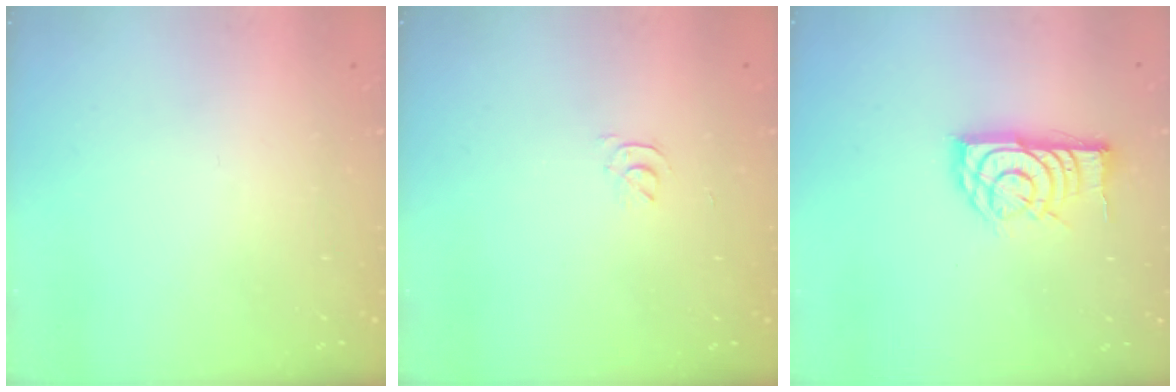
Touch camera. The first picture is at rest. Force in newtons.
{"total": 2.9, "press": 2.9, "slide": 0.5}
{"total": 13.1, "press": 13.1, "slide": 0.5}